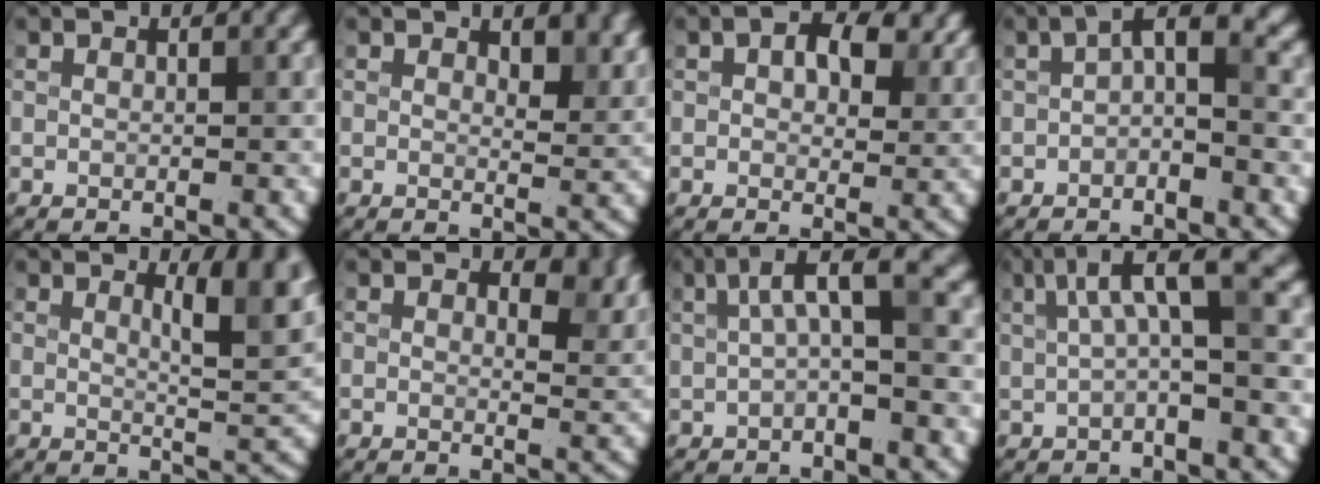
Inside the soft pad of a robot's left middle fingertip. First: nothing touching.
{"total": 3.0, "force": [1.9, 1.4, 1.7], "torque": [-0.027, -0.008, 0.023]}
{"total": 7.0, "force": [3.0, 3.9, 5.0], "torque": [-0.068, 0.000, 0.037]}
{"total": 2.6, "force": [-0.4, 1.0, 2.4], "torque": [-0.037, 0.012, -0.014]}
{"total": 5.6, "force": [2.6, 1.6, 4.7], "torque": [-0.055, -0.005, 0.039]}
{"total": 3.8, "force": [2.2, 1.9, 2.4], "torque": [-0.032, -0.007, 0.026]}
{"total": 4.3, "force": [0.9, 1.0, 4.1], "torque": [-0.071, 0.015, 0.009]}
{"total": 4.9, "force": [1.2, 1.0, 4.6], "torque": [-0.080, 0.013, 0.015]}